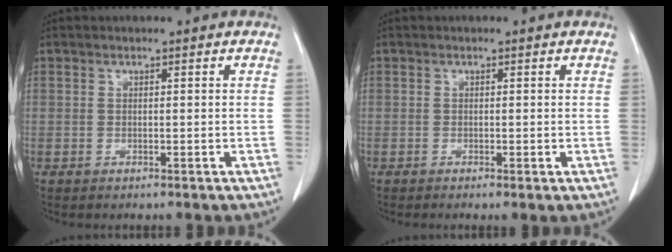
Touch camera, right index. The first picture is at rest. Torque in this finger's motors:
{"motor_torque": [0.32, -0.31, 0.19, 0.03]}